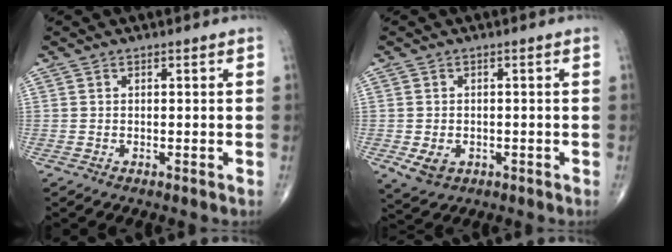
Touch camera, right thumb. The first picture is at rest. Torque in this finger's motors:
{"motor_torque": [1.80, 1.00, 0.62, -0.80, 0.12]}